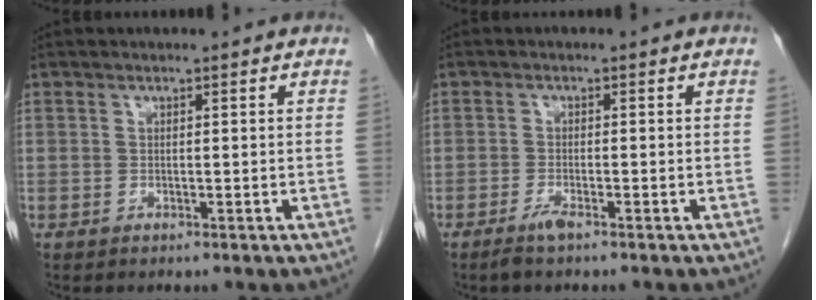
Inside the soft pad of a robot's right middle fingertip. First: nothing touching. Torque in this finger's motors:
{"motor_torque": [-0.03, 0.09, 0.02, 0.01]}